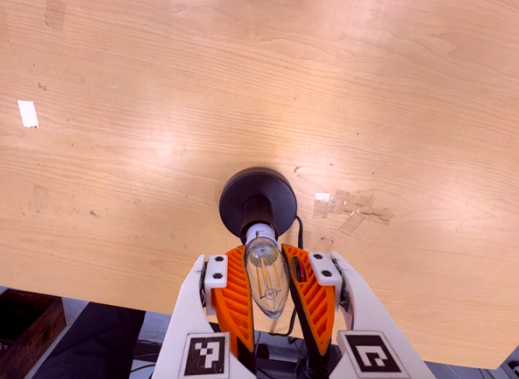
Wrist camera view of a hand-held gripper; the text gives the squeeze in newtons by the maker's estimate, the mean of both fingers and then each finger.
{"total": 14.7, "left": 15.1, "right": 14.2}